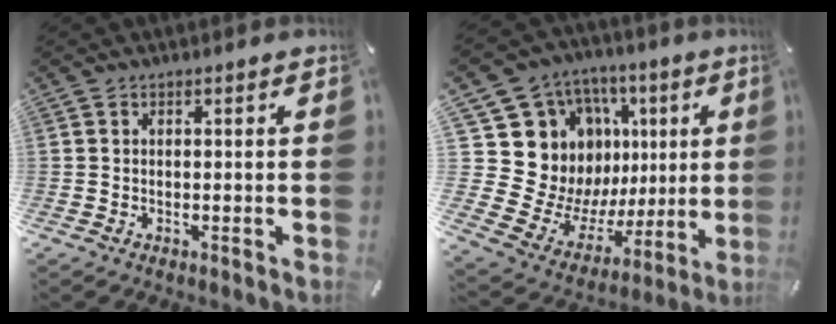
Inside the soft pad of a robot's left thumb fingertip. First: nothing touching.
{"total": 18.1, "force": [5.6, 16.1, 6.2], "torque": [-0.107, -0.076, 0.140]}